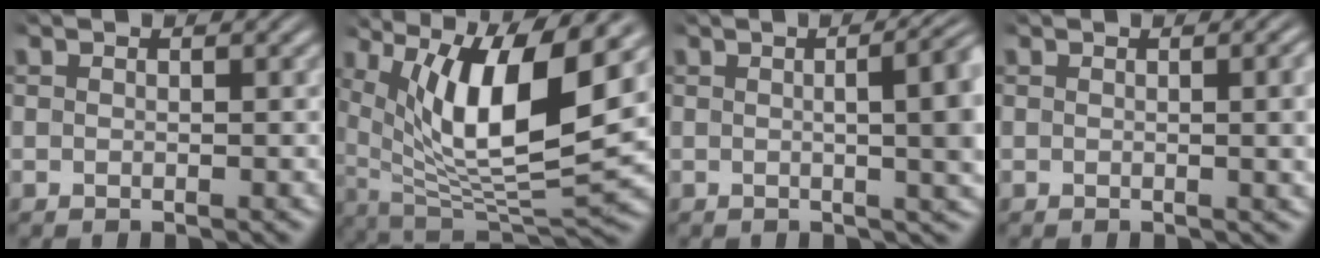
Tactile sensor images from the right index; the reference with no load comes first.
{"total": 11.4, "force": [2.1, 5.1, 10.0], "torque": [-0.168, -0.020, 0.049]}
{"total": 6.8, "force": [0.3, 2.2, 6.4], "torque": [-0.063, 0.018, -0.003]}
{"total": 1.8, "force": [0.2, 0.3, 1.8], "torque": [-0.019, 0.004, 0.001]}